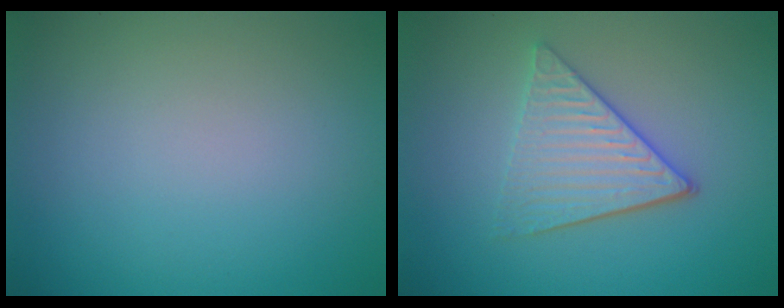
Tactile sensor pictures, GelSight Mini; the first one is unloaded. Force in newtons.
{"total": 4.0, "press": 3.4, "slide": 2.0}